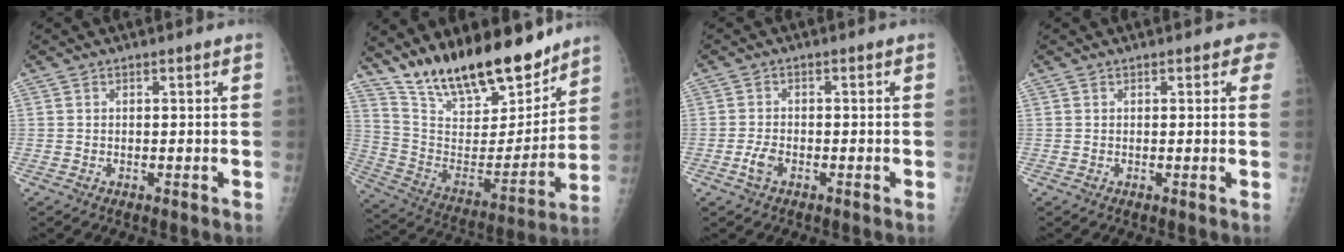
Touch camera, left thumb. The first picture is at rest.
{"total": 22.1, "force": [17.7, 7.6, 10.9], "torque": [-0.148, -0.093, 0.308]}
{"total": 2.6, "force": [-1.2, 1.4, 1.8], "torque": [-0.044, 0.009, -0.024]}
{"total": 2.6, "force": [1.5, 1.2, 1.7], "torque": [0.002, -0.001, 0.012]}